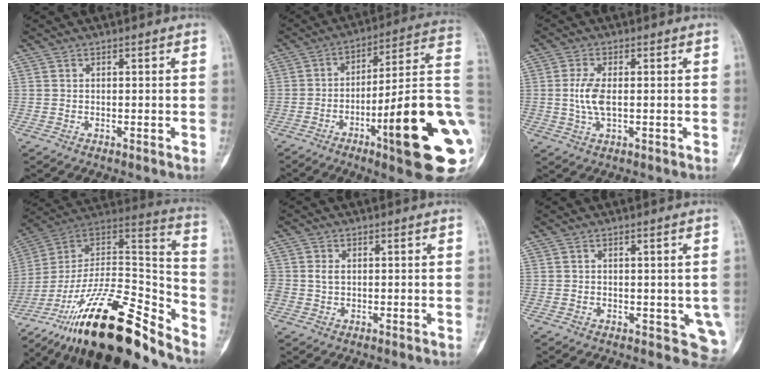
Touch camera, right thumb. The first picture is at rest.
{"total": 23.9, "force": [-6.7, 3.9, 22.6], "torque": [-0.265, 0.015, -0.092]}
{"total": 5.1, "force": [-0.1, 2.2, 4.7], "torque": [-0.109, -0.002, -0.002]}
{"total": 29.5, "force": [-22.0, 8.2, 17.9], "torque": [-0.253, 0.091, -0.364]}
{"total": 1.8, "force": [0.1, 1.3, 1.2], "torque": [-0.021, 0.003, 0.003]}
{"total": 4.8, "force": [-0.4, 2.9, 3.9], "torque": [-0.025, -0.008, 0.002]}